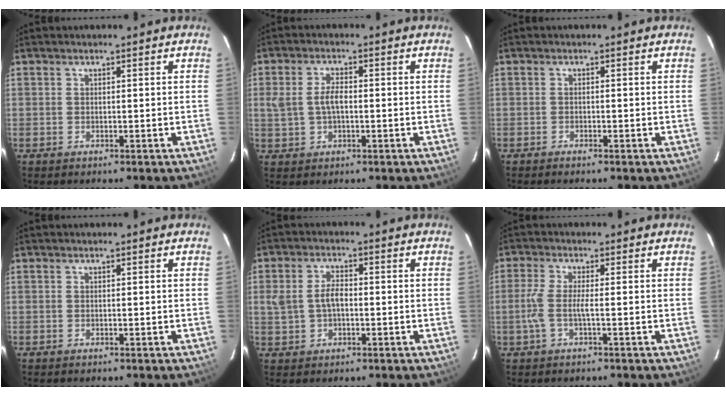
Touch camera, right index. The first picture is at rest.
{"total": 4.8, "force": [-0.1, 2.7, 4.0], "torque": [-0.081, 0.006, 0.005]}
{"total": 0.8, "force": [-0.7, 0.0, 0.3], "torque": [-0.007, -0.001, -0.013]}
{"total": 0.0}
{"total": 5.2, "force": [-0.3, 3.3, 4.0], "torque": [-0.083, 0.009, 0.002]}
{"total": 4.0, "force": [-1.0, 0.3, 3.8], "torque": [-0.092, 0.000, -0.021]}